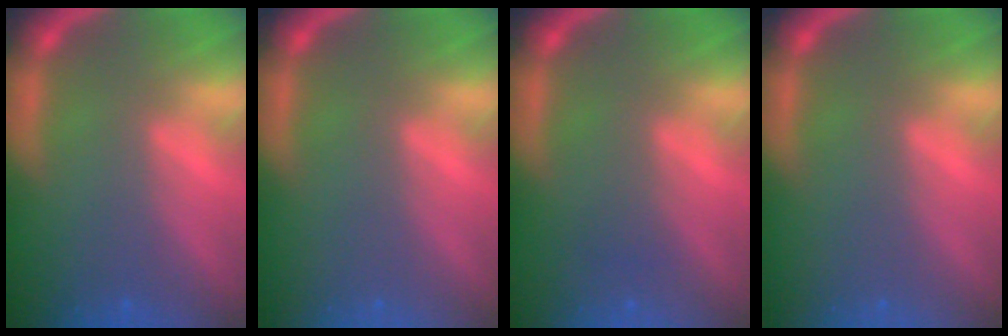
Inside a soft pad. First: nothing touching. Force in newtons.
{"total": 0.0}
{"total": 1.0}
{"total": 0.0}